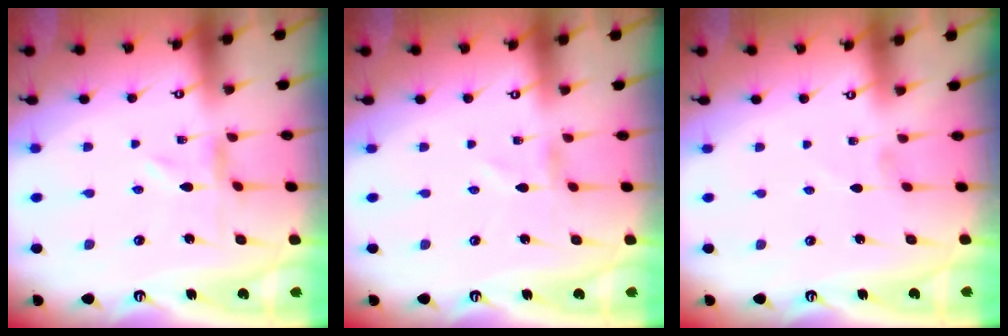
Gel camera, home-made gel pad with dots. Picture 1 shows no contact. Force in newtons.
{"total": 1.0, "press": 1.0, "slide": 0.1}
{"total": 1.0, "press": 1.0, "slide": 0.1}